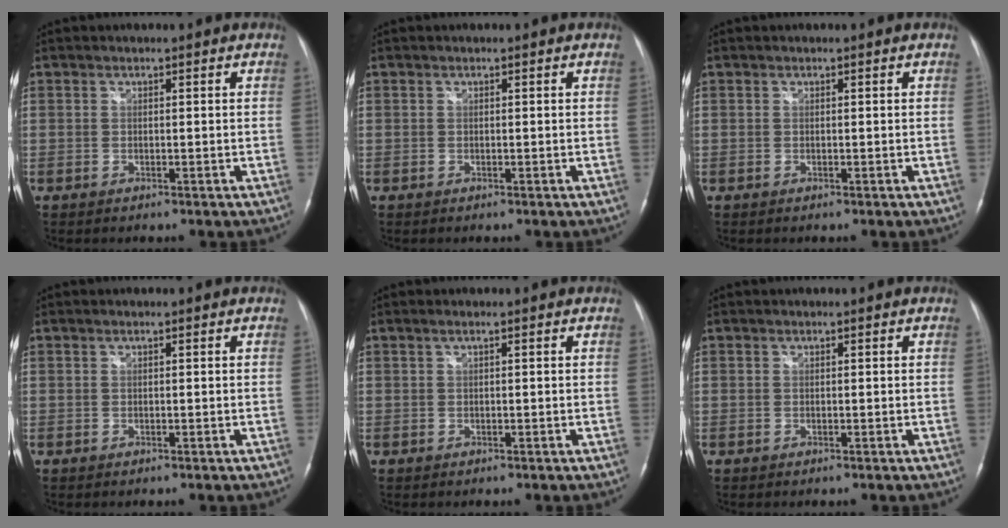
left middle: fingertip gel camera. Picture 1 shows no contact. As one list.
[{"total": 0.0}, {"total": 0.0}, {"total": 0.0}, {"total": 0.7, "force": [0.3, -0.1, 0.6], "torque": [-0.018, 0.011, 0.007]}, {"total": 0.0}]